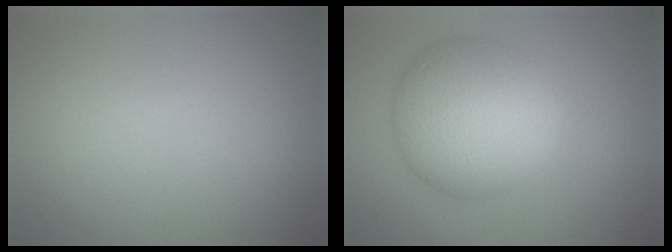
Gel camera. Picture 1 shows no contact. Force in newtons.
{"total": 9.0, "press": 9.0, "slide": 0.4}